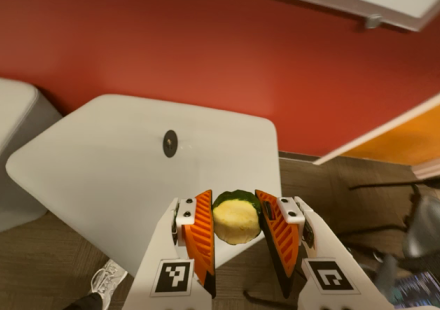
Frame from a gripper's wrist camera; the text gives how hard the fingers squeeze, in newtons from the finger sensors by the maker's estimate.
{"total": 11.7, "left": 12.3, "right": 11.1}